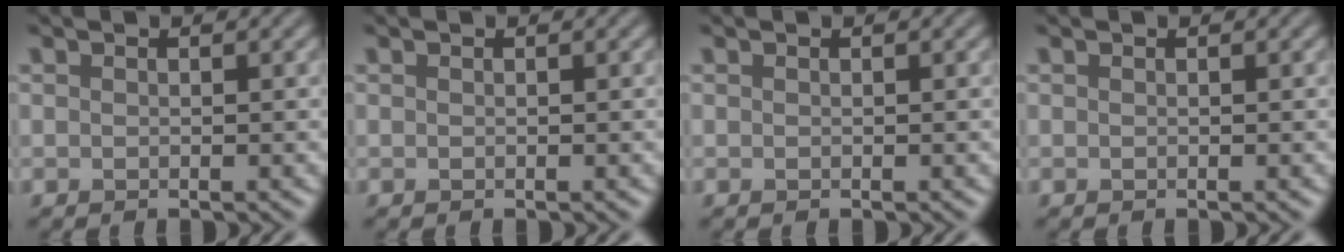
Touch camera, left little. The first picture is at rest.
{"total": 0.0}
{"total": 0.0}
{"total": 0.0}